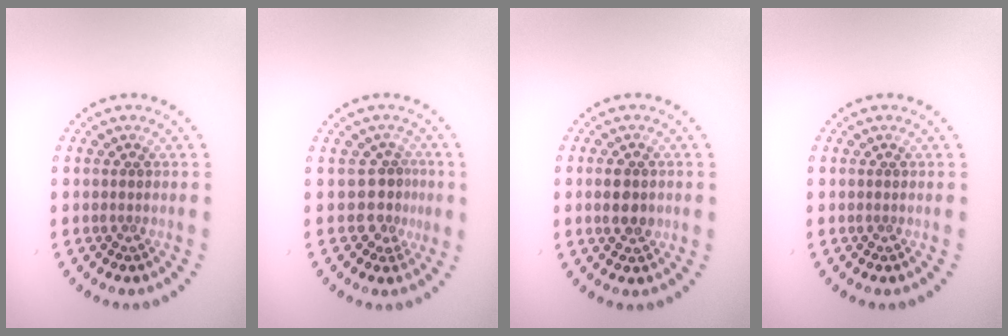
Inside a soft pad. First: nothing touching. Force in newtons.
{"total": 2.3, "press": 1.7, "slide": 1.5}
{"total": 2.9, "press": 2.9, "slide": 0.1}
{"total": 0.0}